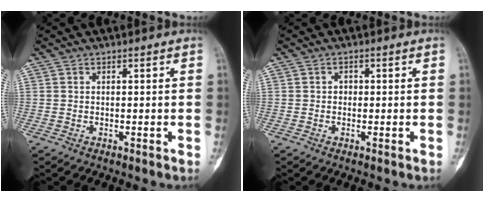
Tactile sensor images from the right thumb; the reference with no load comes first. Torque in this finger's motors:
{"motor_torque": [0.30, 0.15, 0.20, -0.30, -0.01]}